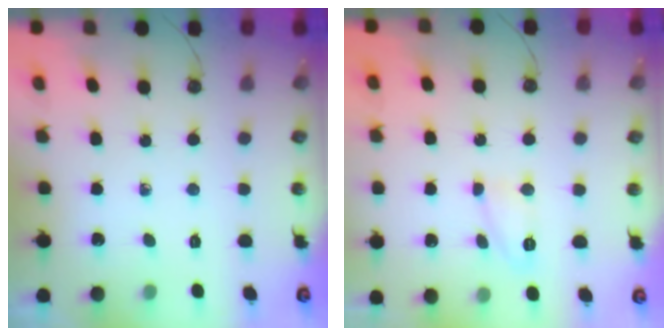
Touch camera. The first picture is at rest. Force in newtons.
{"total": 6.0, "press": 6.0, "slide": 0.6}